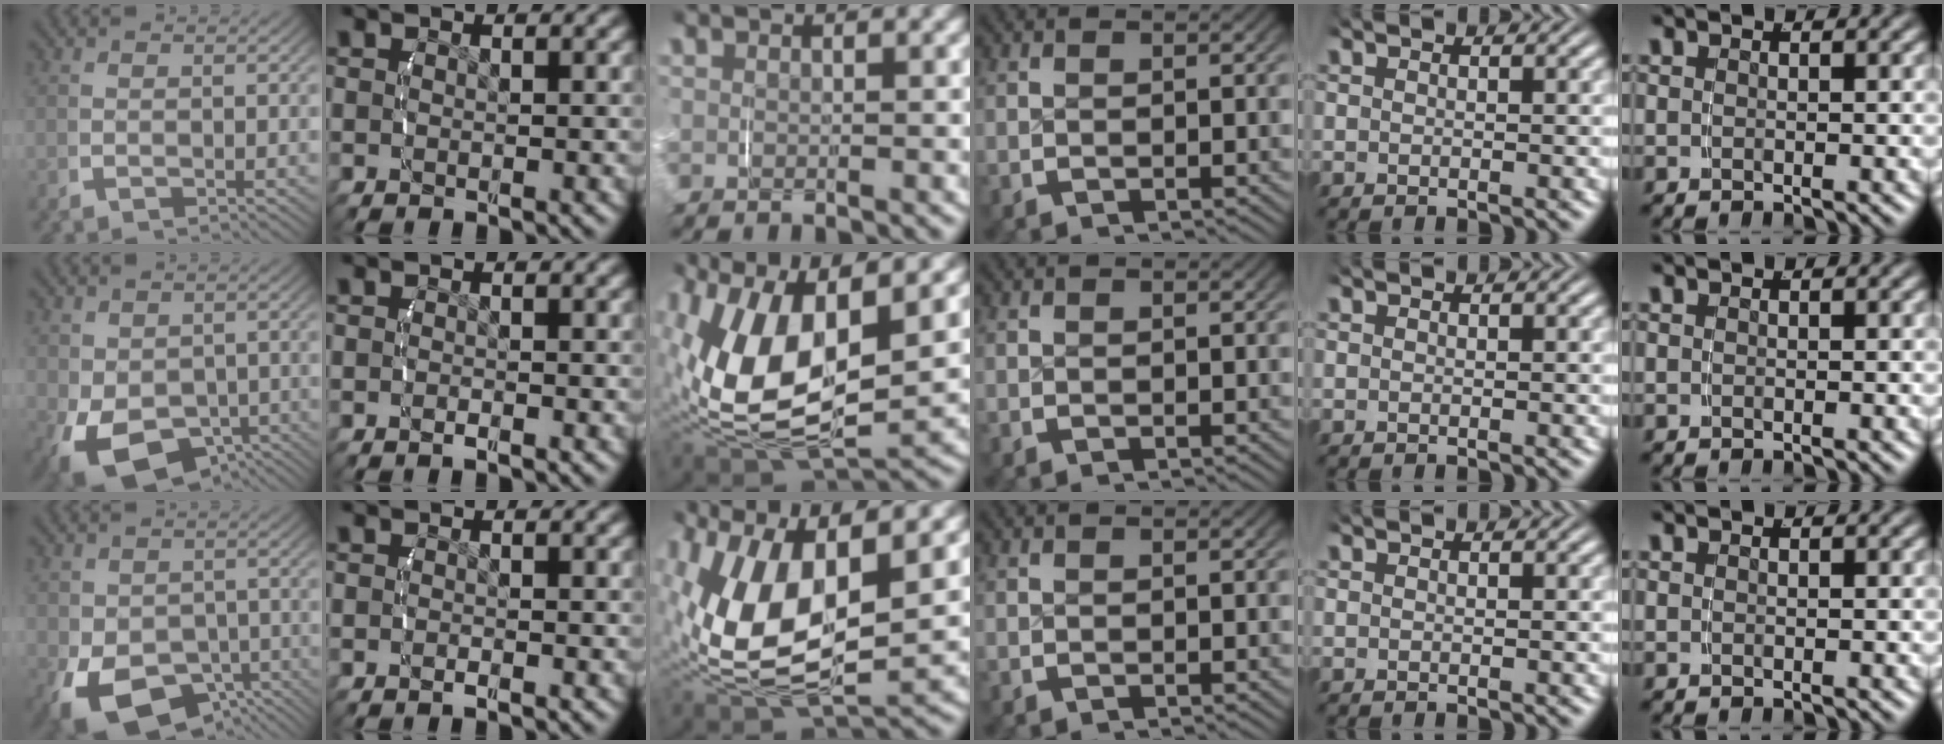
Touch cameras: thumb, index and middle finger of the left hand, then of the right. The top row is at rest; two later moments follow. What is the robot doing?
{"motion": "grasp_and_lifting", "object": "velcro strap"}